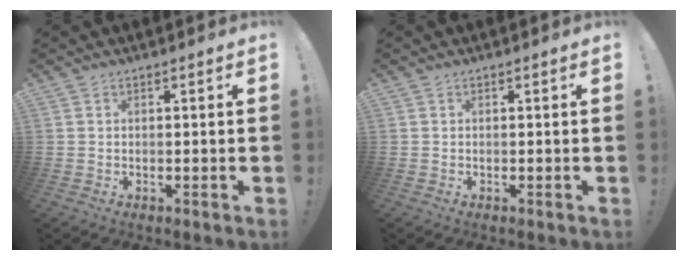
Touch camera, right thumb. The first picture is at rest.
{"total": 0.0}